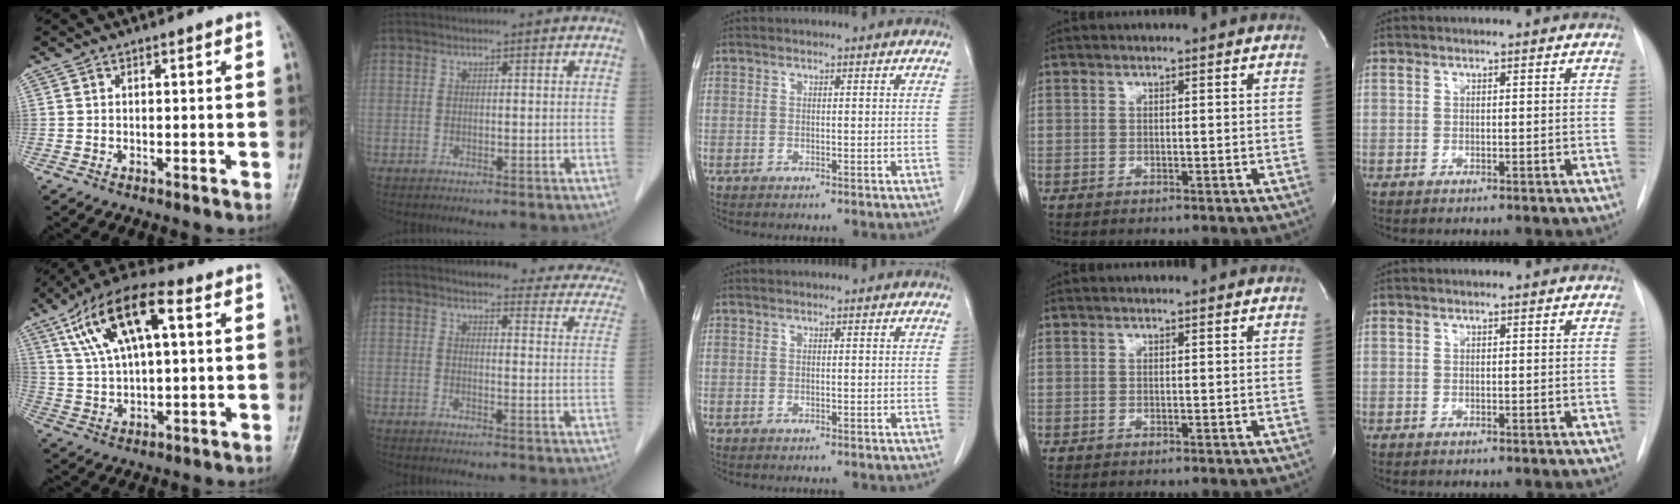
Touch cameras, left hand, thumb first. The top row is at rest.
{"thumb": {"total": 16.2, "force": [6.2, 6.9, 13.3], "torque": [-0.236, 0.014, 0.107]}, "index": {"total": 15.3, "force": [13.7, 3.9, 5.7], "torque": [-0.032, -0.022, 0.127]}}